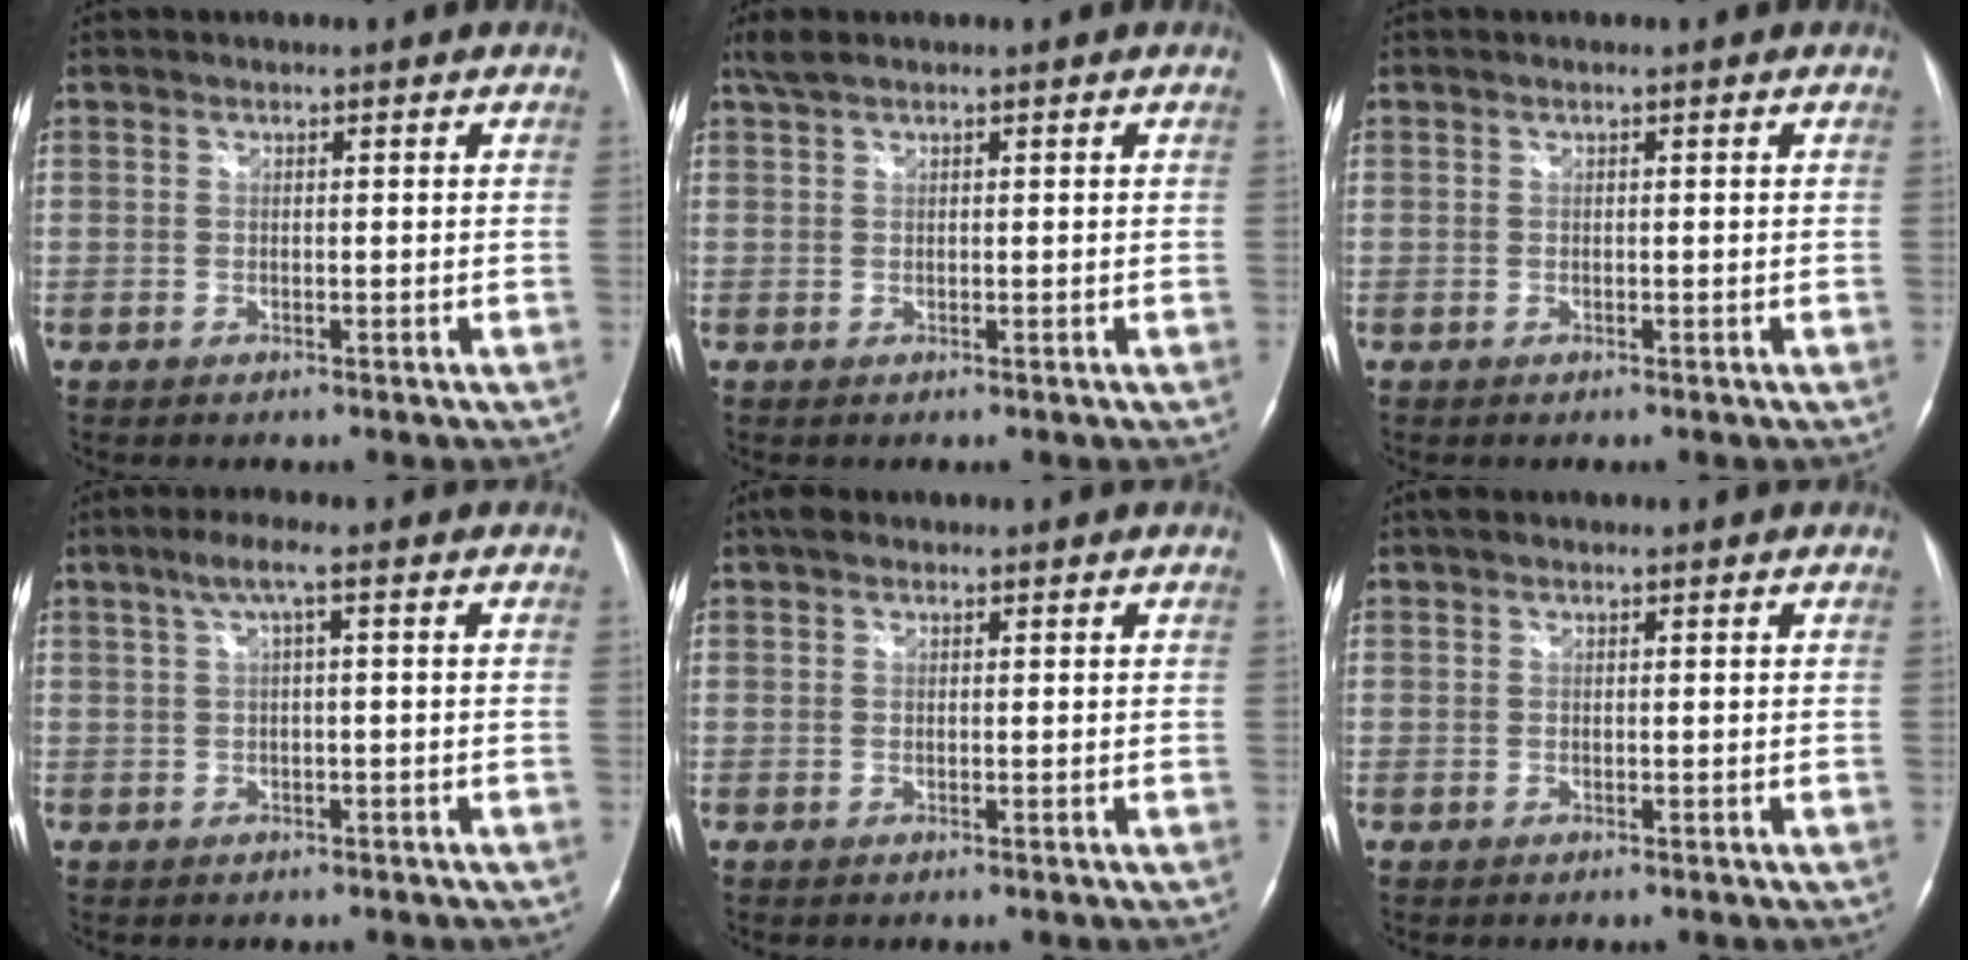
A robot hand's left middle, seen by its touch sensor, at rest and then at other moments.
{"total": 2.0, "force": [1.6, 0.3, 1.1], "torque": [-0.030, 0.018, 0.036]}
{"total": 0.0}
{"total": 3.3, "force": [1.1, -0.1, 3.1], "torque": [-0.064, 0.018, 0.023]}
{"total": 1.3, "force": [0.9, 0.7, 0.5], "torque": [-0.012, 0.016, 0.015]}
{"total": 0.5, "force": [0.5, 0.2, 0.2], "torque": [-0.006, 0.011, 0.008]}